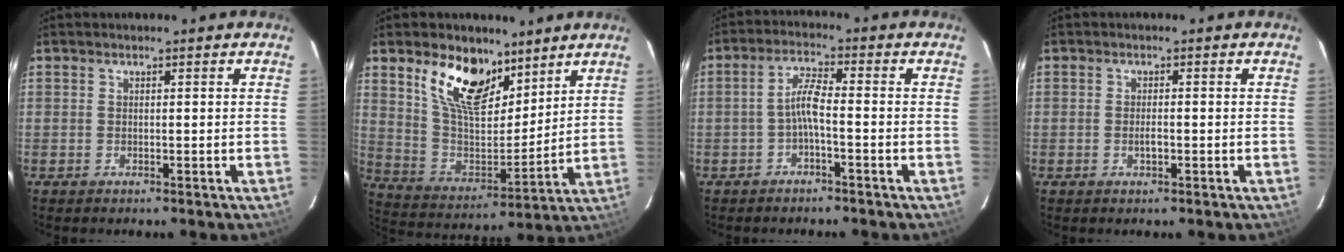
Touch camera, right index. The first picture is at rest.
{"total": 16.0, "force": [10.0, 8.1, 9.5], "torque": [-0.181, 0.000, 0.189]}
{"total": 3.9, "force": [-1.6, 0.4, 3.6], "torque": [-0.077, 0.011, -0.033]}
{"total": 1.4, "force": [-0.5, 0.5, 1.2], "torque": [-0.022, -0.001, -0.009]}